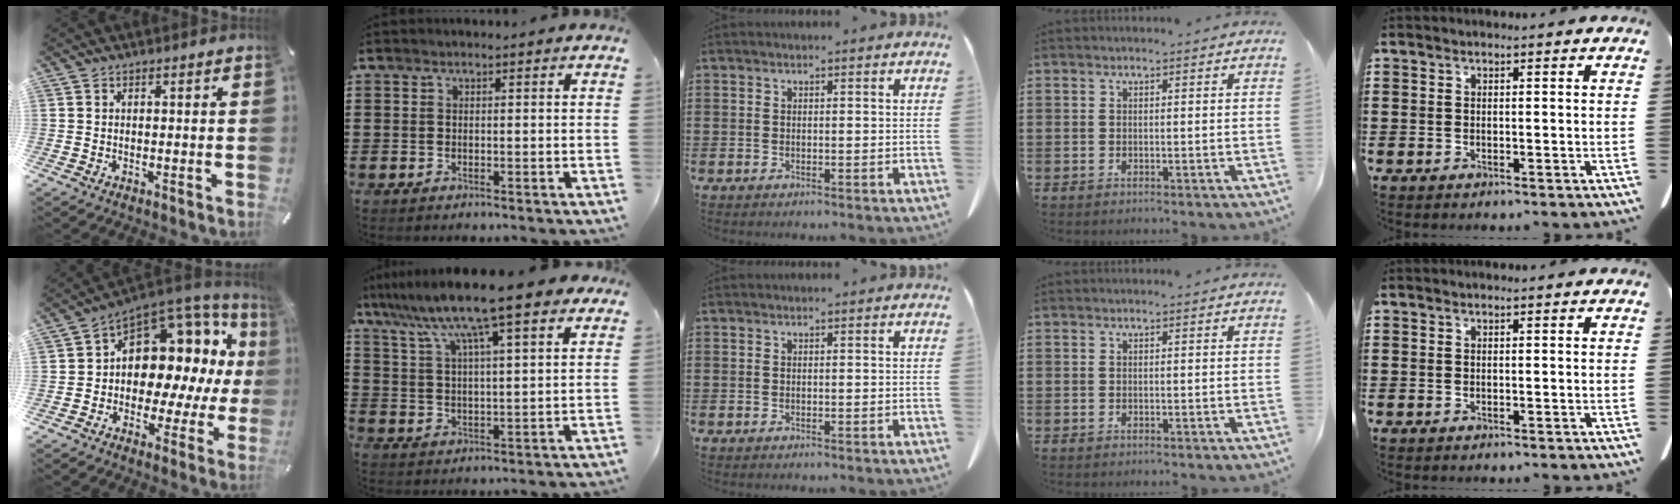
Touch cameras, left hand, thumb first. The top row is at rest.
{"thumb": {"total": 12.1, "force": [3.9, 9.1, 6.9], "torque": [-0.086, -0.061, 0.067]}, "index": {"total": 11.7, "force": [8.9, 1.1, 7.5], "torque": [-0.167, -0.034, 0.148]}}